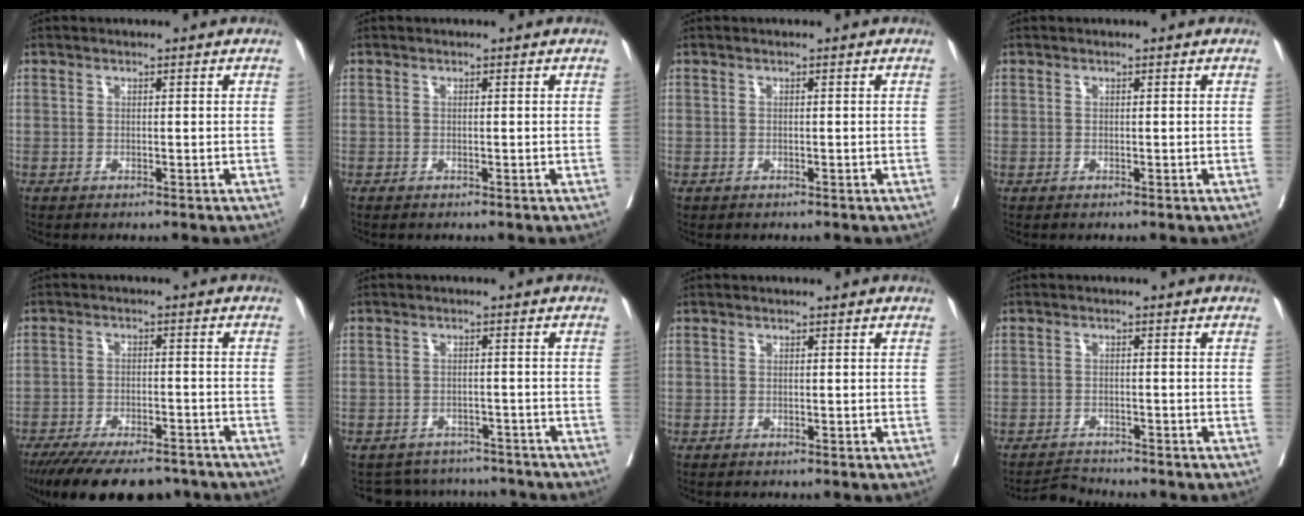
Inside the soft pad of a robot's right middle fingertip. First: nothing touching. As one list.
[{"total": 0.0}, {"total": 0.0}, {"total": 0.0}, {"total": 16.1, "force": [-13.2, 5.2, 7.7], "torque": [-0.150, -0.020, -0.189]}, {"total": 7.7, "force": [-7.3, 2.7, -0.1], "torque": [0.001, 0.017, -0.089]}, {"total": 0.0}, {"total": 2.6, "force": [-2.5, -0.3, -0.6], "torque": [0.008, -0.017, -0.041]}]